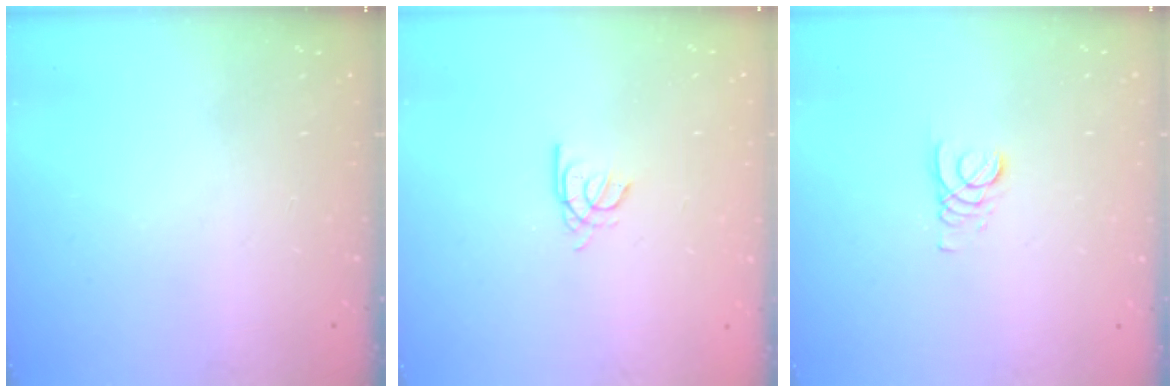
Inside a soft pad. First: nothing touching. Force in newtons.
{"total": 3.6, "press": 3.6, "slide": 0.4}
{"total": 2.7, "press": 2.7, "slide": 0.3}